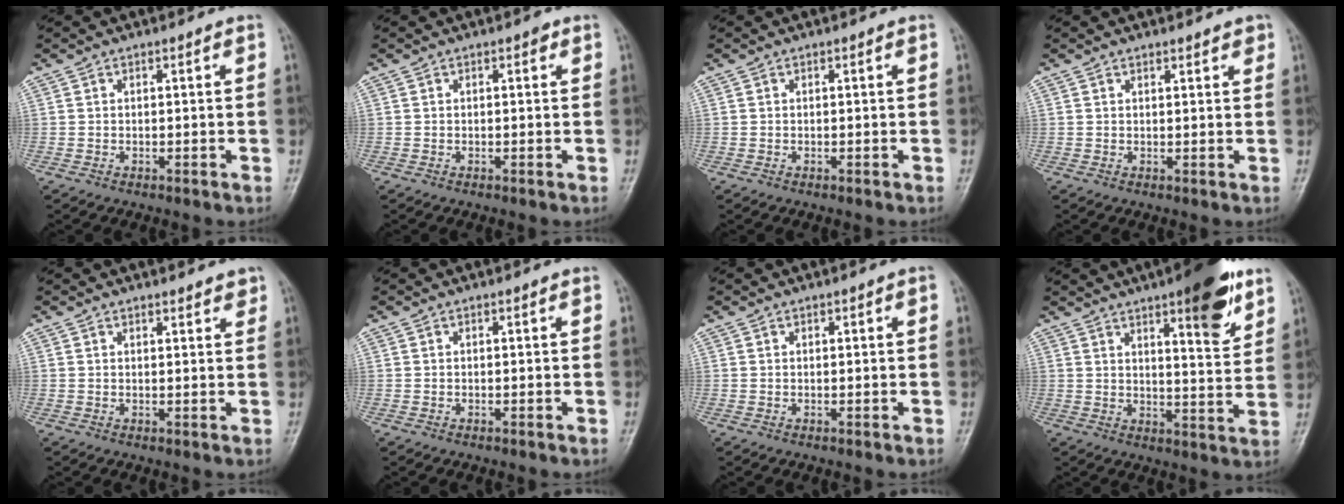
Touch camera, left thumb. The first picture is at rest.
{"total": 0.8, "force": [0.4, 0.5, 0.5], "torque": [-0.001, 0.001, 0.000]}
{"total": 0.0}
{"total": 2.0, "force": [1.6, 0.8, 0.9], "torque": [0.000, -0.006, 0.018]}
{"total": 2.6, "force": [2.2, 0.9, 1.0], "torque": [0.005, -0.008, 0.025]}
{"total": 0.0}
{"total": 0.9, "force": [0.4, 0.3, 0.7], "torque": [-0.007, 0.002, 0.005]}
{"total": 13.0, "force": [7.6, 3.3, 10.0], "torque": [-0.116, -0.041, 0.103]}